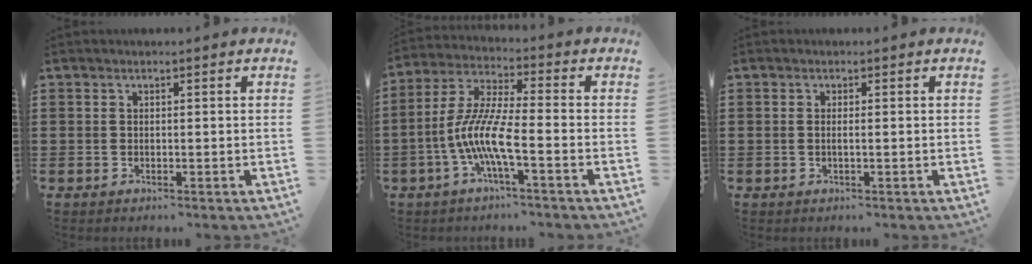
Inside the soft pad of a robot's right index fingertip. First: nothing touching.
{"total": 9.0, "force": [-3.4, 1.4, 8.3], "torque": [-0.186, -0.013, -0.070]}
{"total": 0.7, "force": [0.0, -0.2, 0.7], "torque": [-0.012, -0.002, 0.002]}